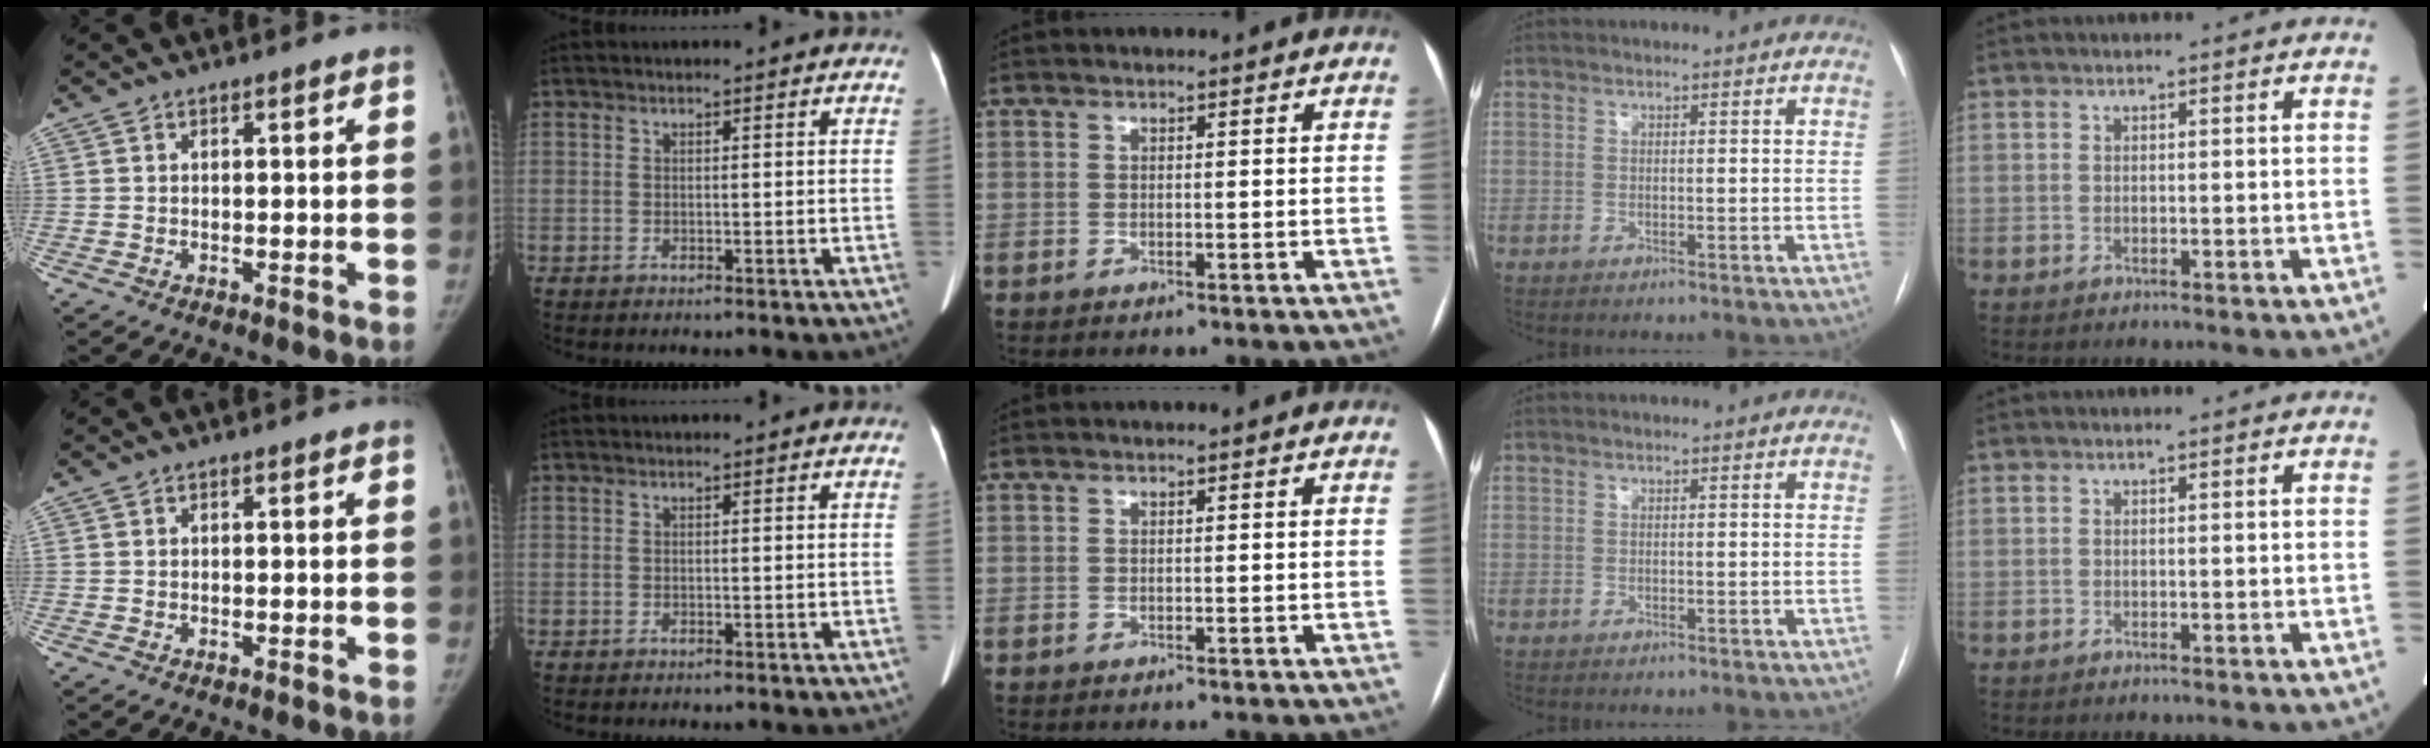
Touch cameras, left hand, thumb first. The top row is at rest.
{}